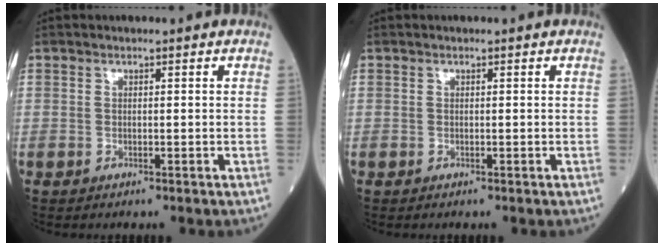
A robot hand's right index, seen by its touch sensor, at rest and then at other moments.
{"total": 0.0}